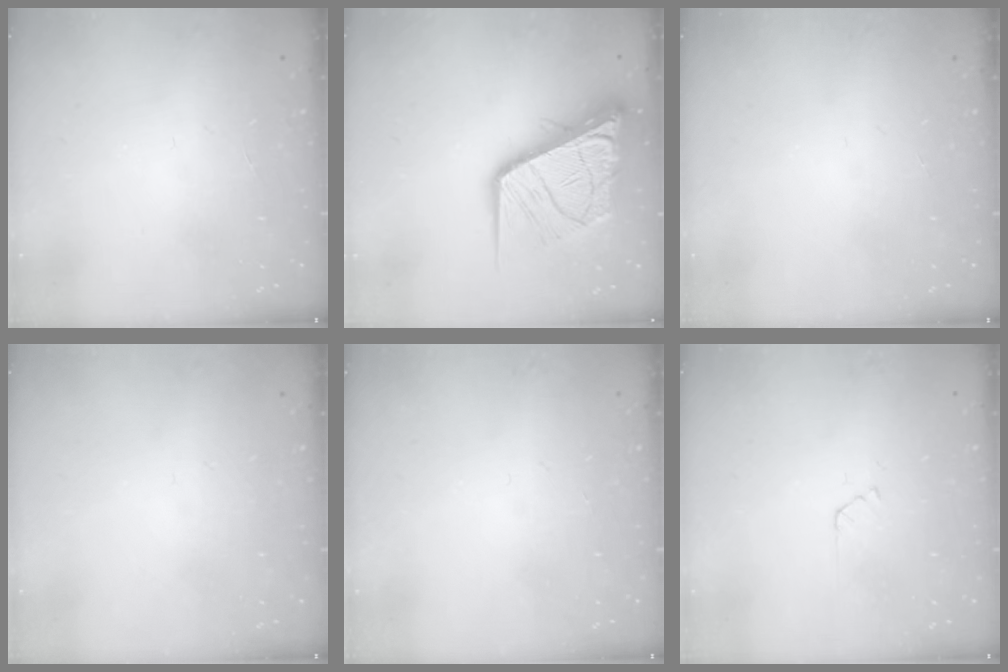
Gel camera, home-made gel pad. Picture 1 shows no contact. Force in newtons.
{"total": 21.9, "press": 21.8, "slide": 2.9}
{"total": 0.0}
{"total": 0.0}
{"total": 0.0}
{"total": 2.4, "press": 2.4, "slide": 0.3}